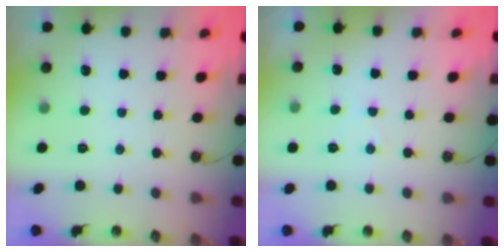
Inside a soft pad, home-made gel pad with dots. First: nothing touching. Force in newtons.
{"total": 3.8, "press": 3.8, "slide": 0.5}